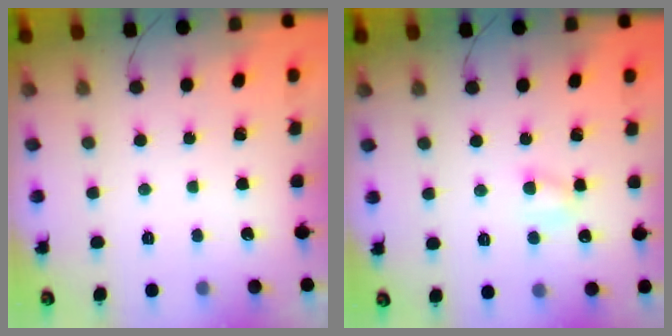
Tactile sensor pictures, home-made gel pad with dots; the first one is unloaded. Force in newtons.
{"total": 4.4, "press": 4.2, "slide": 1.1}